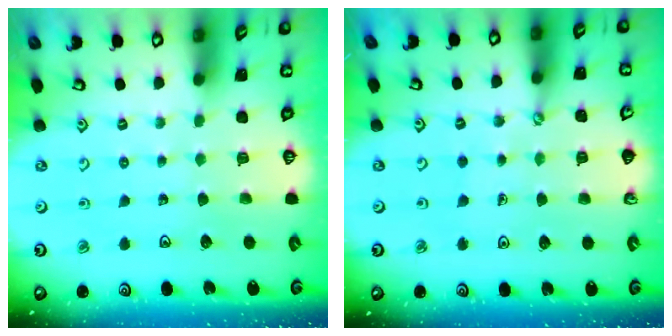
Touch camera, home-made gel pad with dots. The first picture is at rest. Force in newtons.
{"total": 1.1, "press": 1.1, "slide": 0.1}